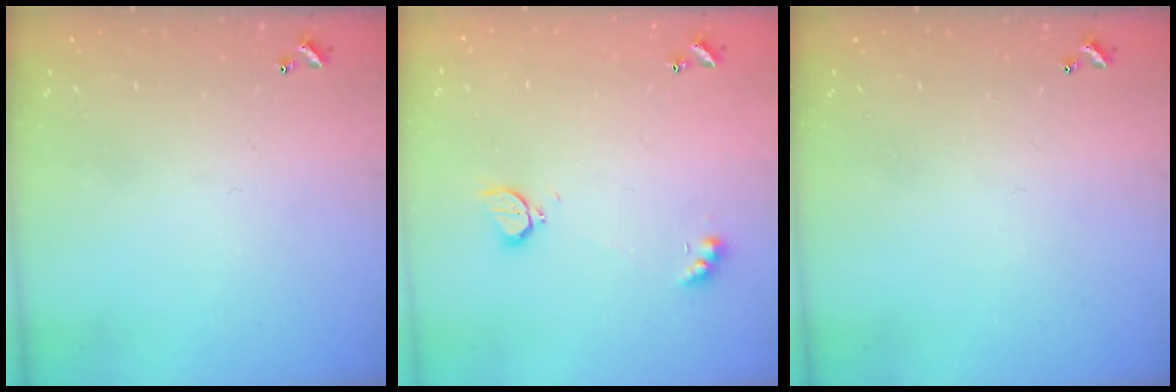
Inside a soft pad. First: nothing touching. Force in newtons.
{"total": 2.8, "press": 2.7, "slide": 0.6}
{"total": 0.0}